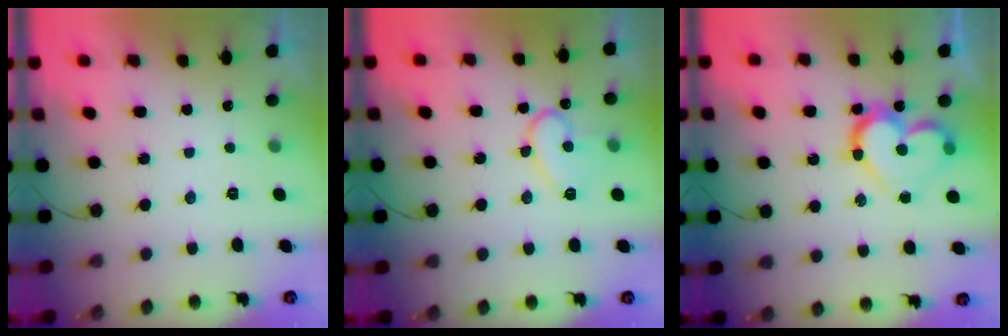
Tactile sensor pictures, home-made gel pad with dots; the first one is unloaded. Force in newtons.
{"total": 14.1, "press": 14.1, "slide": 1.3}
{"total": 15.0, "press": 14.8, "slide": 2.0}